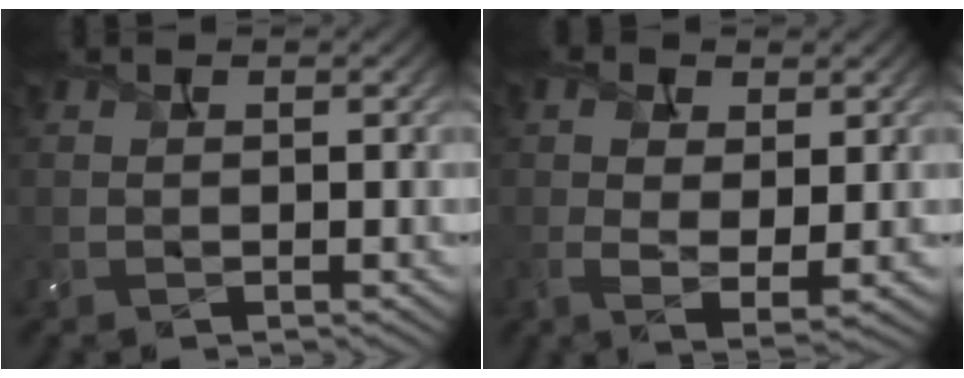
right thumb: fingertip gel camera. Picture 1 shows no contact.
{"total": 4.7, "force": [0.9, 2.2, 4.1], "torque": [-0.094, -0.004, 0.015]}